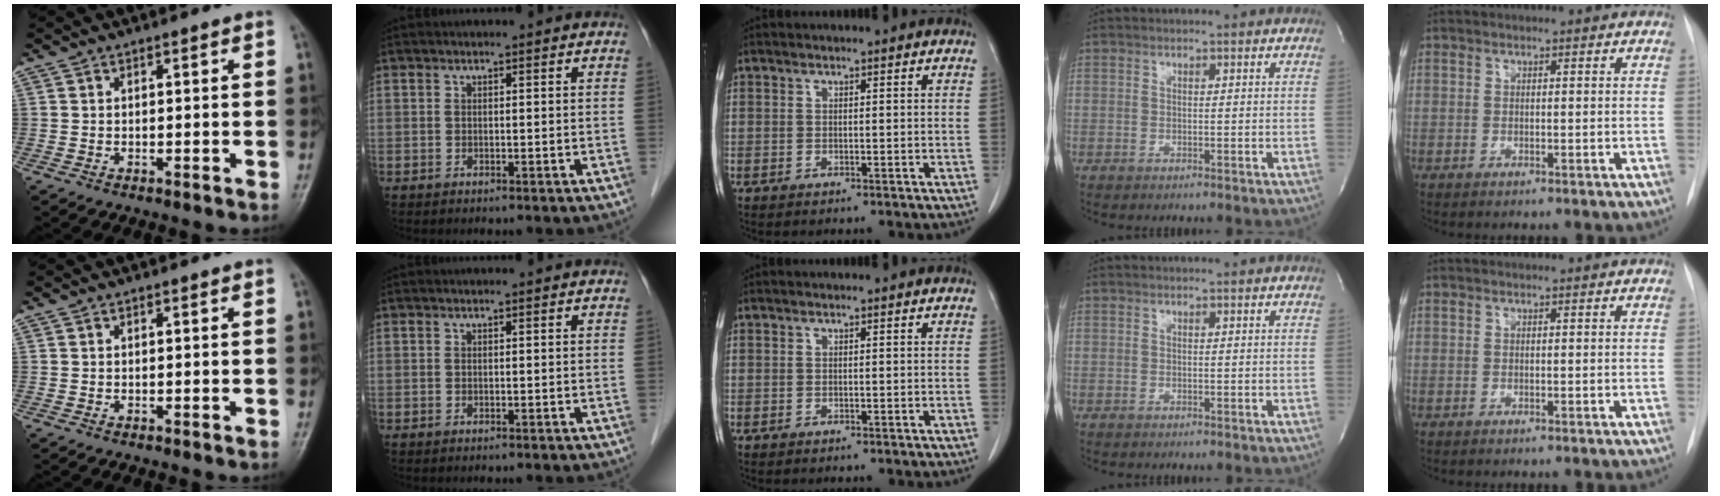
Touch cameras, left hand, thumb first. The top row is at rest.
{}